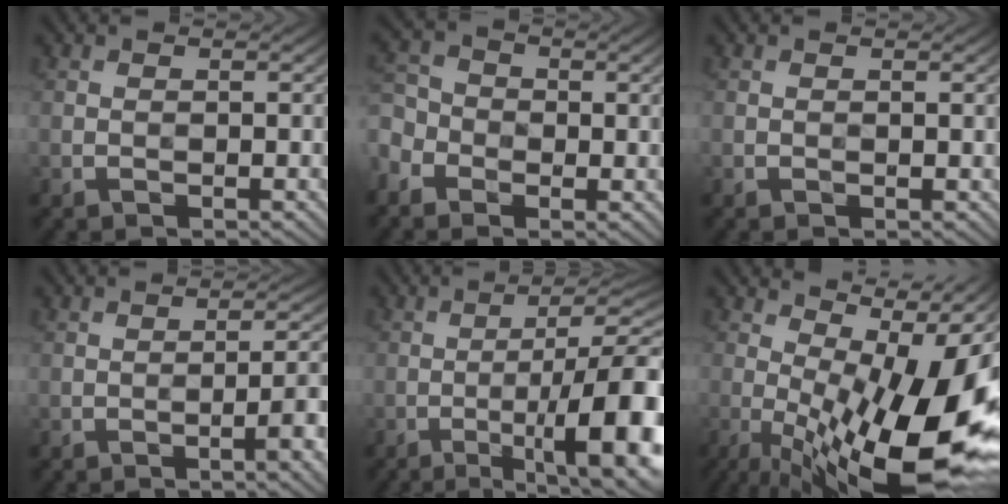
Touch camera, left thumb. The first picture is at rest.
{"total": 5.0, "force": [-2.1, 3.9, 2.3], "torque": [-0.071, -0.007, -0.053]}
{"total": 0.0}
{"total": 7.2, "force": [-2.5, 1.8, 6.5], "torque": [-0.087, 0.008, -0.035]}
{"total": 16.9, "force": [-4.9, 4.4, 15.6], "torque": [-0.193, 0.003, -0.069]}
{"total": 19.0, "force": [-1.8, 6.3, 17.9], "torque": [-0.244, -0.002, -0.026]}